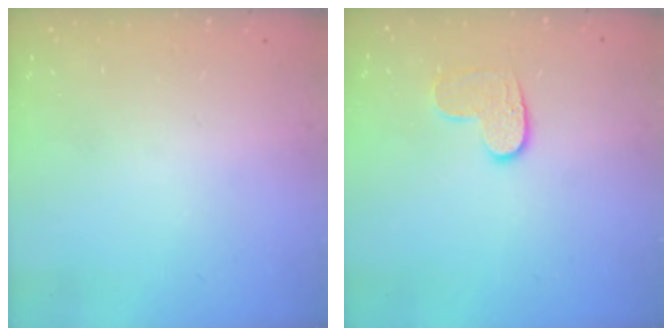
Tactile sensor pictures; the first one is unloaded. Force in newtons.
{"total": 7.0, "press": 7.0, "slide": 0.2}